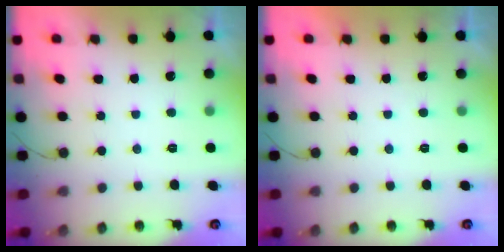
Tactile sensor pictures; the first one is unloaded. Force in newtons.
{"total": 1.9, "press": 1.9, "slide": 0.1}